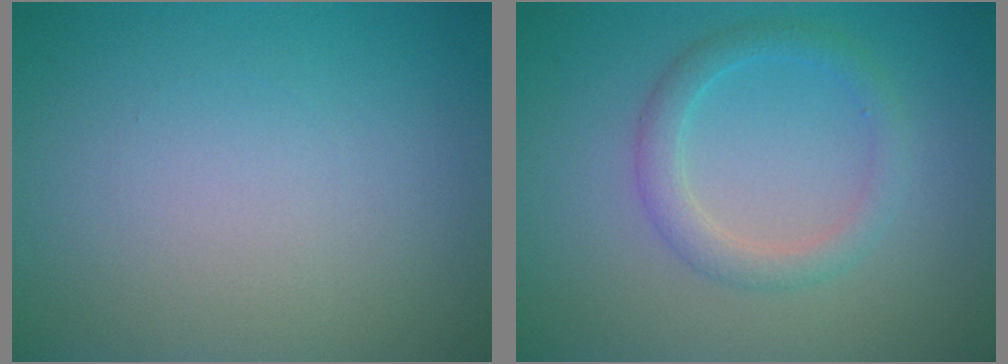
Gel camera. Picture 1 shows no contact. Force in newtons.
{"total": 2.4, "press": 2.4, "slide": 0.2}